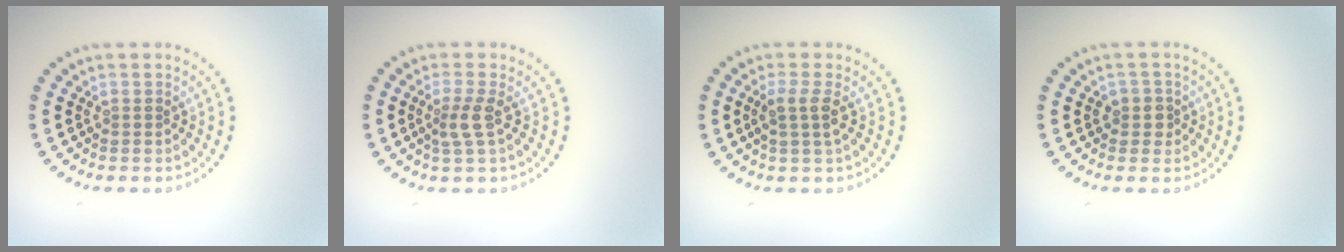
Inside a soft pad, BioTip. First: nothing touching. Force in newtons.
{"total": 2.0, "press": 1.5, "slide": 1.3}
{"total": 2.1, "press": 1.7, "slide": 1.1}
{"total": 1.6, "press": 1.4, "slide": 0.8}